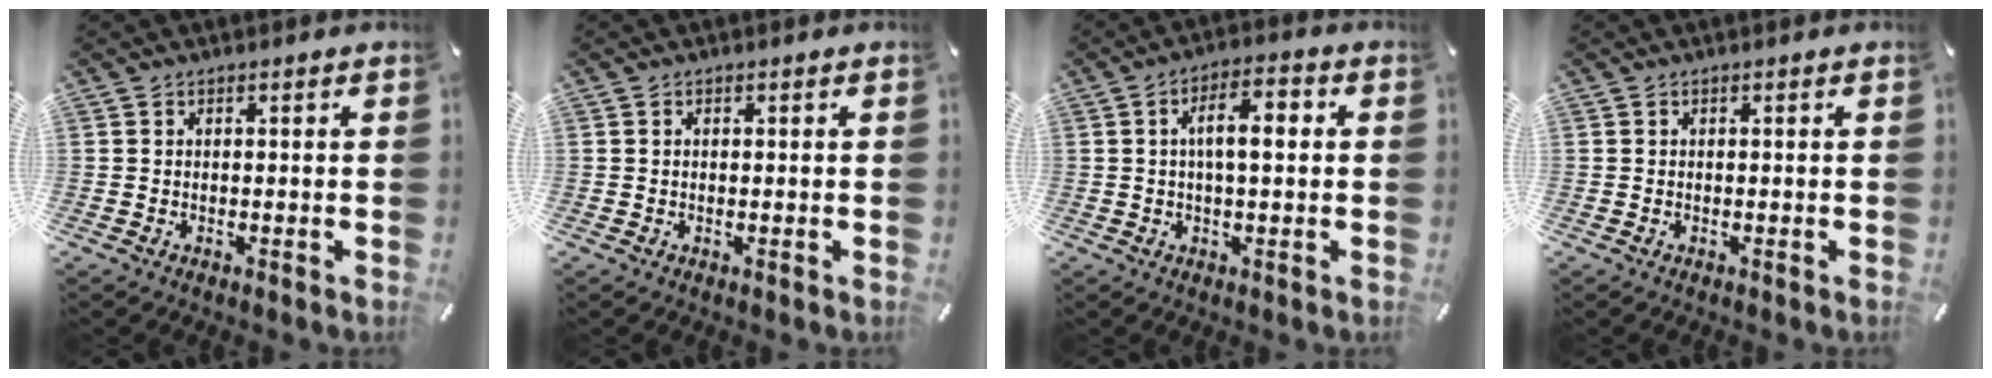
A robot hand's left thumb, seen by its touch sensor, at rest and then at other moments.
{"total": 0.5, "force": [0.0, 0.3, 0.5], "torque": [-0.010, 0.001, -0.001]}
{"total": 7.8, "force": [1.0, 3.0, 7.1], "torque": [-0.120, 0.009, 0.012]}
{"total": 0.0}